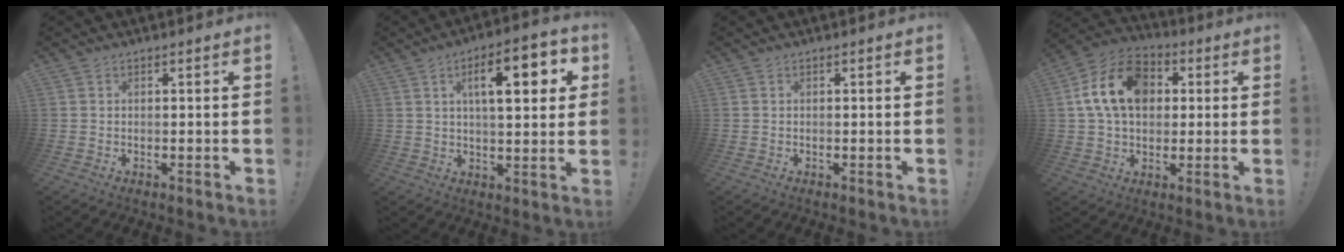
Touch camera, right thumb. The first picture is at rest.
{"total": 13.3, "force": [4.2, 4.4, 11.9], "torque": [-0.177, -0.001, 0.060]}
{"total": 0.0}
{"total": 16.7, "force": [4.1, 12.2, 10.7], "torque": [-0.183, 0.006, 0.079]}